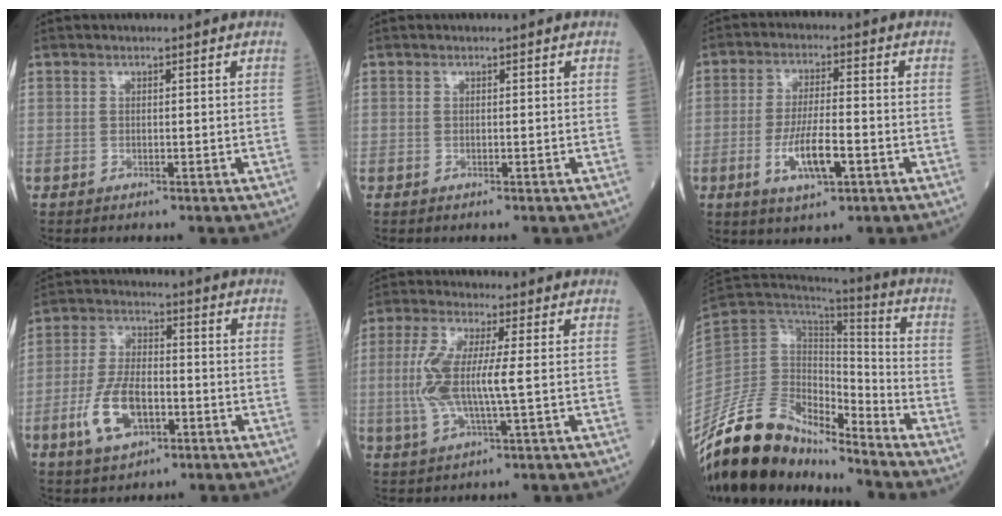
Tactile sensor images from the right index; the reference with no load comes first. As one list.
[{"total": 0.0}, {"total": 8.0, "force": [-2.7, 2.0, 7.3], "torque": [-0.144, -0.005, -0.044]}, {"total": 9.5, "force": [-3.5, 4.4, 7.7], "torque": [-0.165, 0.003, -0.063]}, {"total": 9.0, "force": [0.2, 1.6, 8.8], "torque": [-0.202, 0.006, 0.002]}, {"total": 16.4, "force": [-13.9, 6.0, 6.5], "torque": [-0.117, 0.052, -0.256]}]